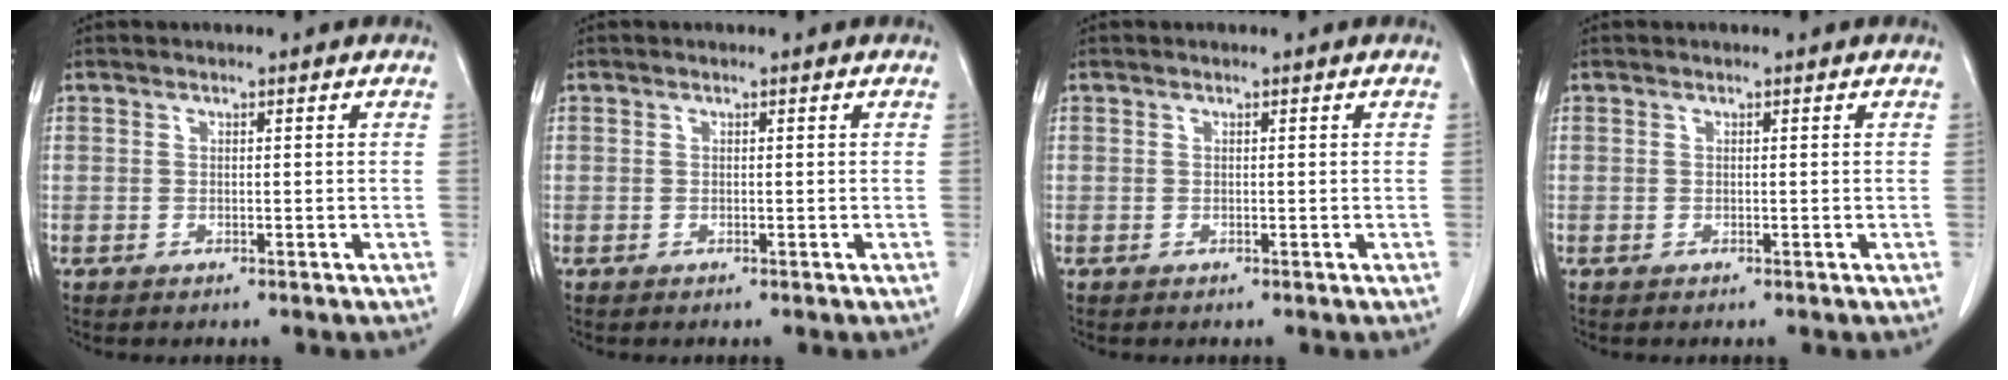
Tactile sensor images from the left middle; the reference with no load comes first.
{"total": 0.0}
{"total": 0.0}
{"total": 0.0}